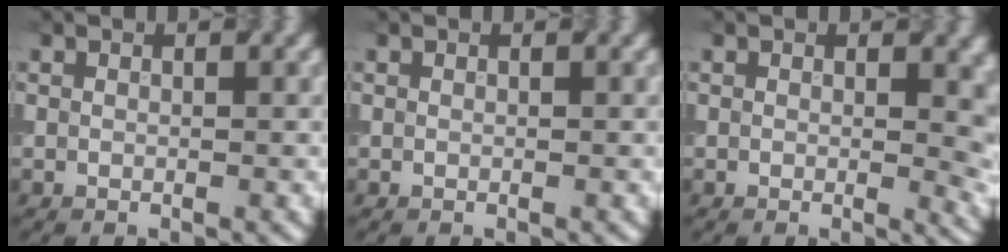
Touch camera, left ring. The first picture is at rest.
{"total": 0.0}
{"total": 4.2, "force": [0.6, 2.1, 3.5], "torque": [-0.027, -0.005, 0.008]}